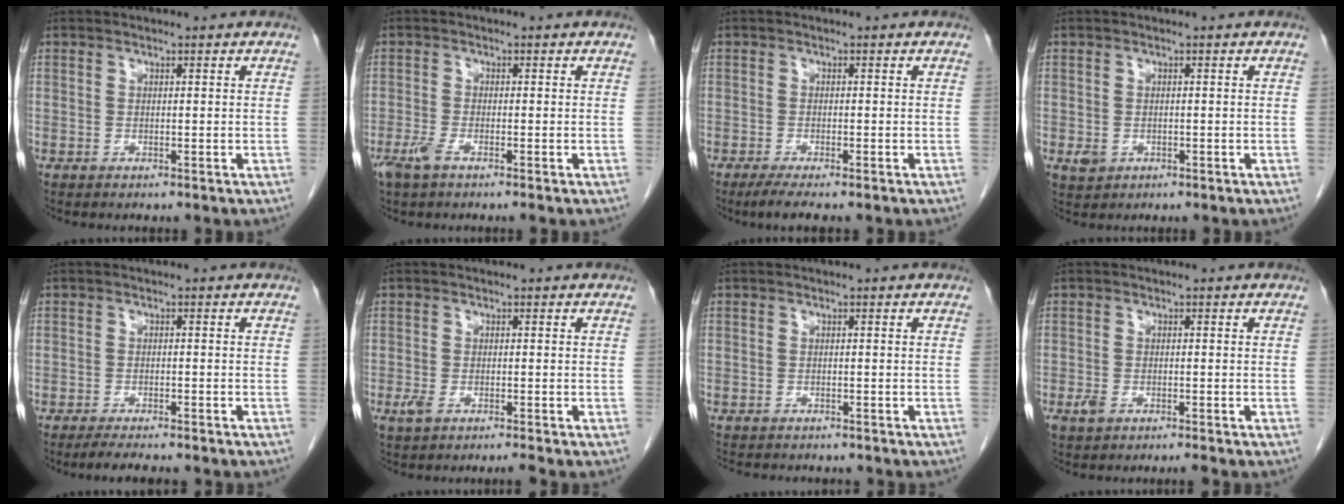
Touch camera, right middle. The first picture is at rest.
{"total": 2.5, "force": [-1.6, 0.2, 1.8], "torque": [-0.048, -0.006, -0.038]}
{"total": 3.9, "force": [-3.0, 0.2, 2.6], "torque": [-0.044, -0.010, -0.047]}
{"total": 1.6, "force": [-0.4, 1.4, 0.7], "torque": [-0.015, 0.001, 0.001]}
{"total": 4.8, "force": [-4.1, 0.4, 2.5], "torque": [-0.041, -0.011, -0.059]}
{"total": 2.1, "force": [-1.3, 0.3, 1.6], "torque": [-0.040, -0.006, -0.026]}
{"total": 6.3, "force": [-5.7, 1.5, 2.1], "torque": [-0.031, -0.005, -0.078]}
{"total": 1.9, "force": [-1.2, 0.5, 1.4], "torque": [-0.033, -0.004, -0.022]}